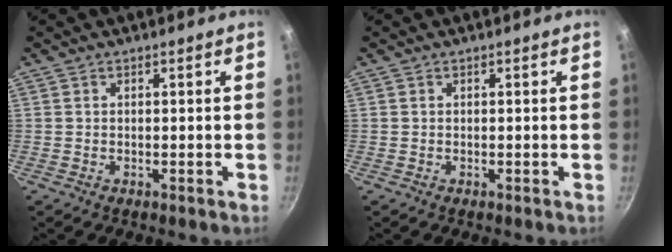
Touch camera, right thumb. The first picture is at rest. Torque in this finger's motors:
{"motor_torque": [0.01, 0.00, 0.13, 0.13, 0.02]}